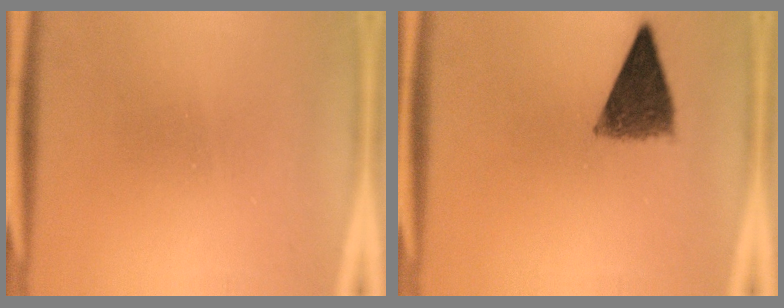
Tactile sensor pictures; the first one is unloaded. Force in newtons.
{"total": 8.2}